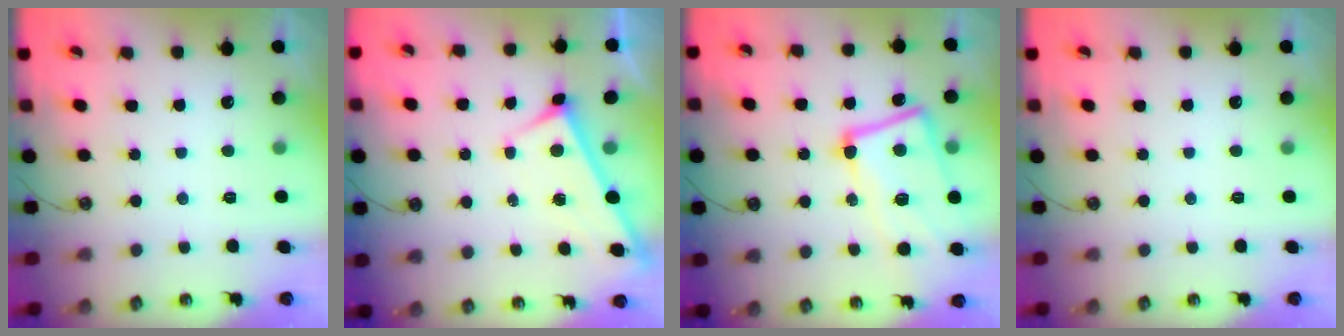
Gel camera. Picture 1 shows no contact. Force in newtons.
{"total": 3.2, "press": 3.2, "slide": 0.3}
{"total": 11.5, "press": 11.2, "slide": 2.6}
{"total": 0.0}